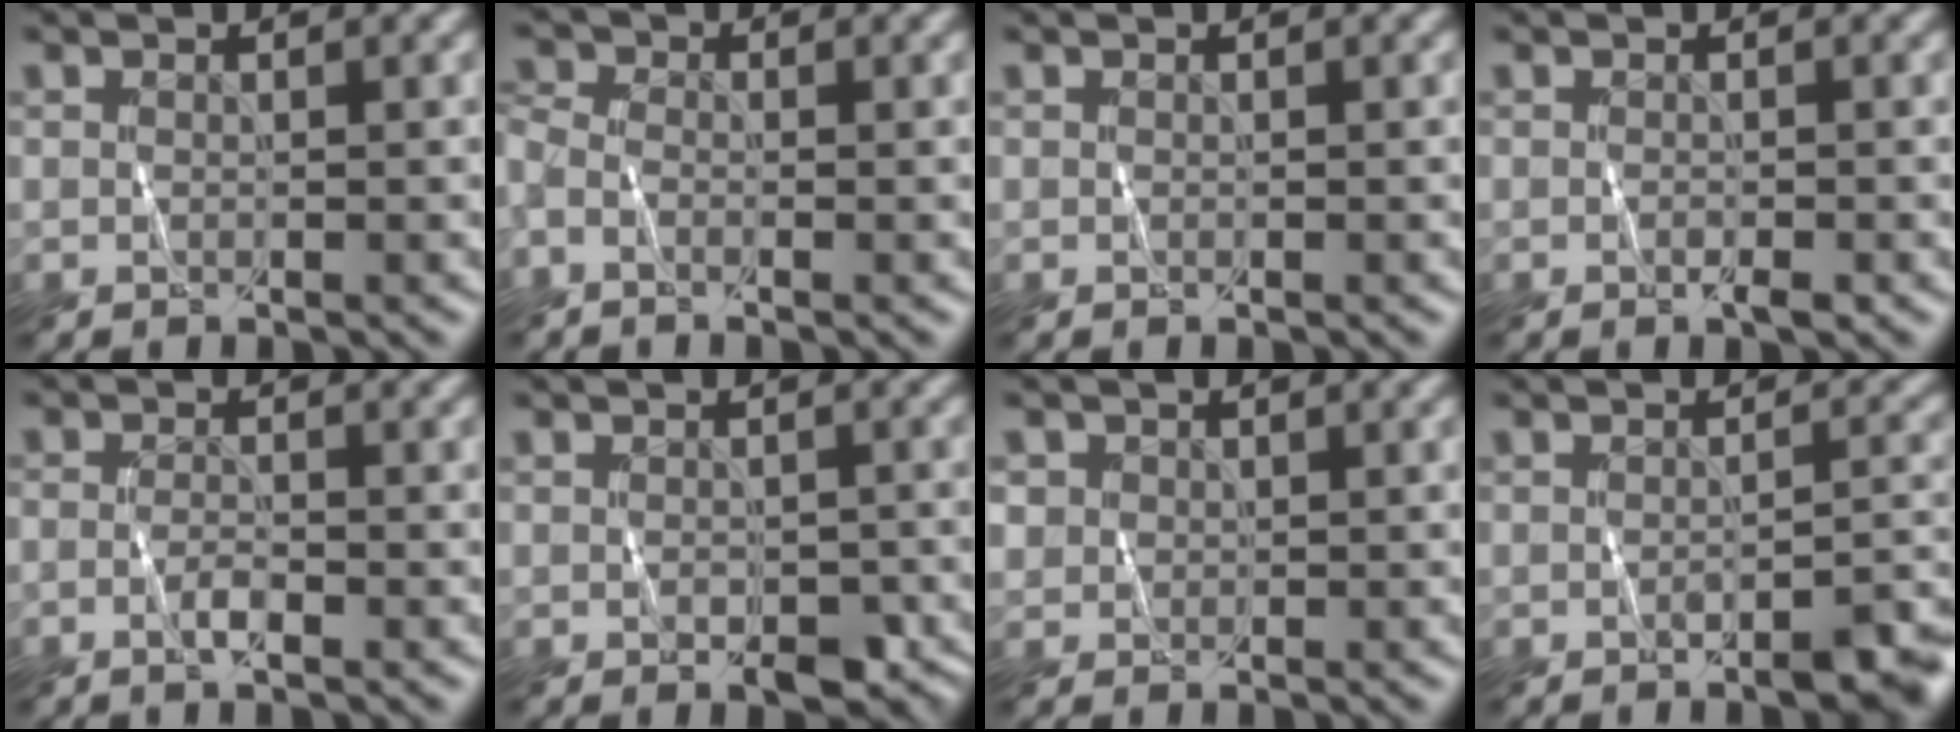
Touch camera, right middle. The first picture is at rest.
{"total": 2.0, "force": [-0.9, 1.2, 1.4], "torque": [-0.044, -0.003, -0.028]}
{"total": 0.0}
{"total": 1.0, "force": [-0.3, 0.3, 1.0], "torque": [-0.018, -0.001, -0.004]}
{"total": 1.5, "force": [-0.7, 0.4, 1.2], "torque": [-0.025, 0.000, -0.017]}
{"total": 2.9, "force": [-0.9, 1.8, 2.1], "torque": [-0.027, -0.007, -0.007]}
{"total": 1.1, "force": [0.3, 1.1, 0.1], "torque": [0.006, -0.004, 0.008]}
{"total": 3.3, "force": [-2.1, 0.8, 2.4], "torque": [-0.032, 0.005, -0.030]}